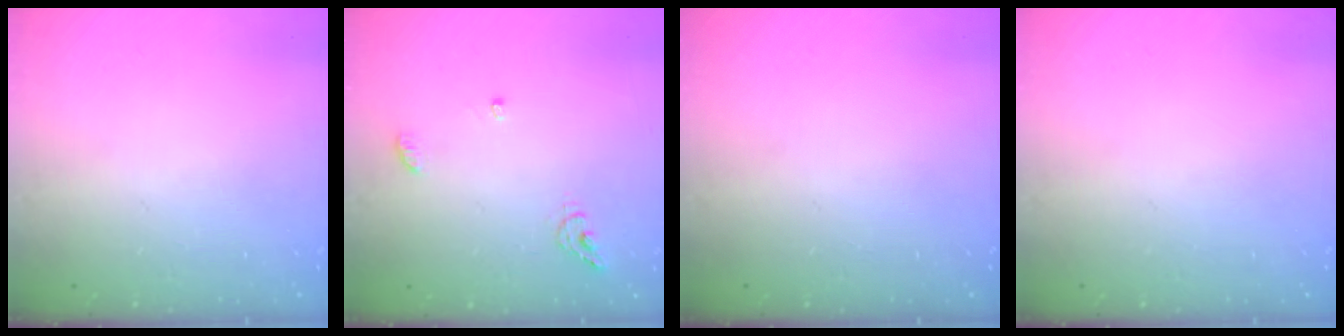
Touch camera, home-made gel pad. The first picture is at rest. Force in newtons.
{"total": 6.8, "press": 6.8, "slide": 0.5}
{"total": 0.0}
{"total": 0.0}